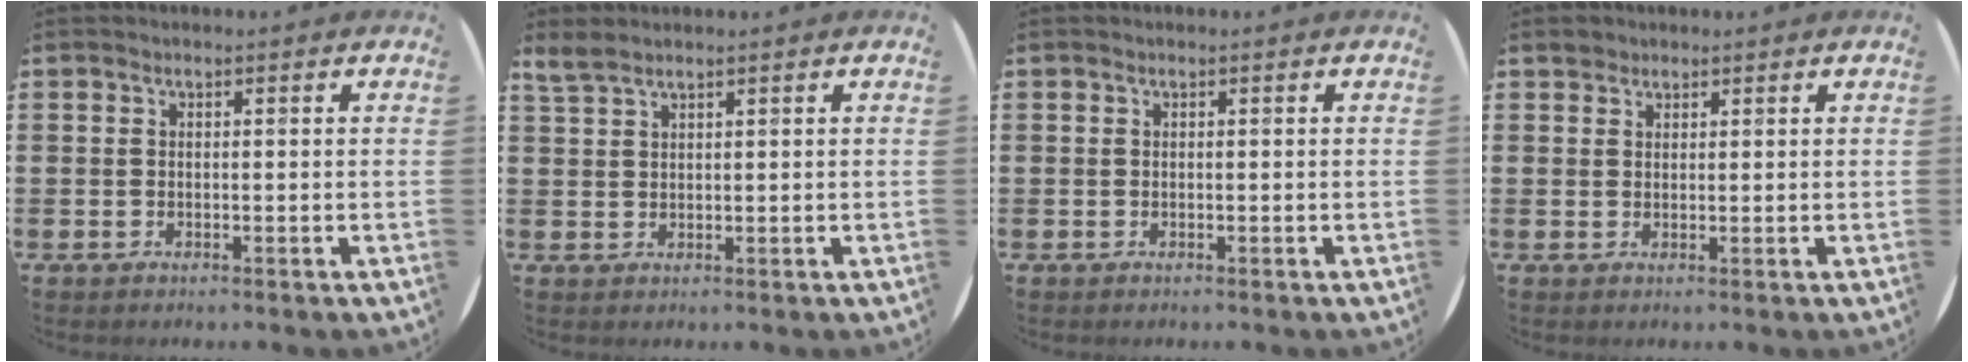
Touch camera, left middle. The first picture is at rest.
{"total": 2.1, "force": [1.8, 0.4, 0.9], "torque": [-0.020, 0.002, 0.034]}
{"total": 0.0}
{"total": 1.4, "force": [1.2, 0.6, 0.0], "torque": [0.007, 0.000, 0.022]}